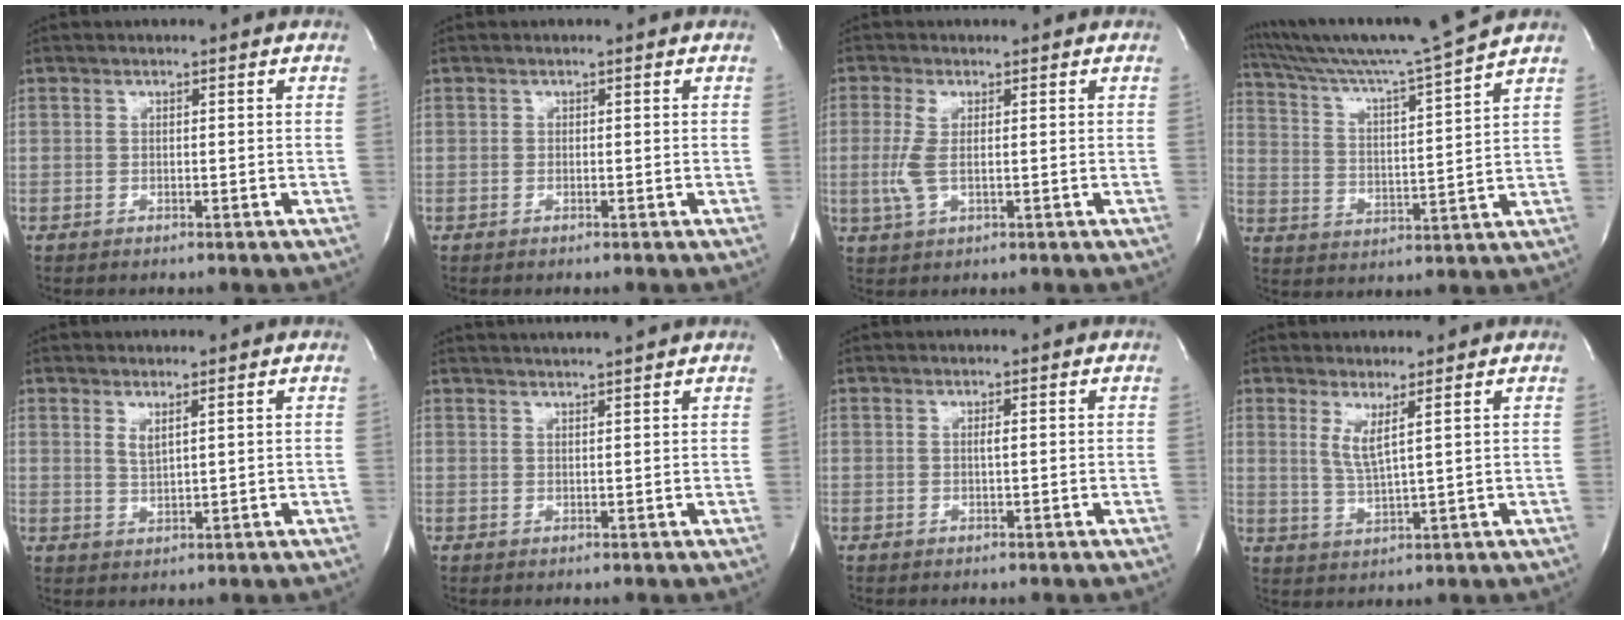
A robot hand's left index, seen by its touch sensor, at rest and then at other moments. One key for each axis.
{"total": 0.0}
{"total": 3.8, "fx": 0.1, "fy": 1.0, "fz": 3.7, "tx": -0.099, "ty": -0.006, "tz": 0.006}
{"total": 14.6, "fx": 13.1, "fy": -2.9, "fz": 5.7, "tx": -0.110, "ty": -0.027, "tz": 0.213}
{"total": 1.9, "fx": 1.1, "fy": 0.1, "fz": 1.5, "tx": -0.040, "ty": -0.015, "tz": 0.025}
{"total": 5.9, "fx": 5.5, "fy": -1.0, "fz": 2.0, "tx": -0.031, "ty": 0.011, "tz": 0.069}
{"total": 0.5, "fx": -0.1, "fy": -0.1, "fz": 0.5, "tx": -0.016, "ty": -0.004, "tz": -0.001}
{"total": 3.5, "fx": 1.6, "fy": -0.4, "fz": 3.1, "tx": -0.069, "ty": -0.022, "tz": 0.037}